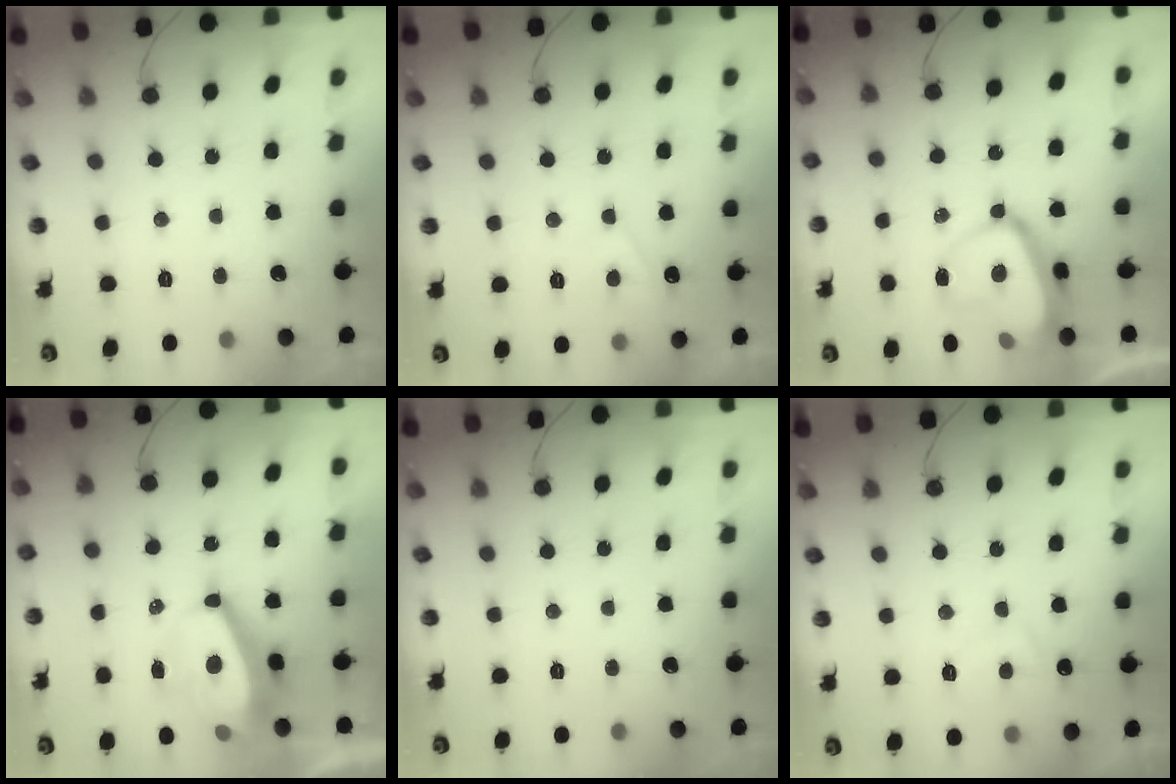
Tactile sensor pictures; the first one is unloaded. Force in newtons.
{"total": 3.0, "press": 3.0, "slide": 0.4}
{"total": 12.2, "press": 12.2, "slide": 0.9}
{"total": 11.0, "press": 11.0, "slide": 1.2}
{"total": 0.0}
{"total": 3.5, "press": 3.4, "slide": 0.8}